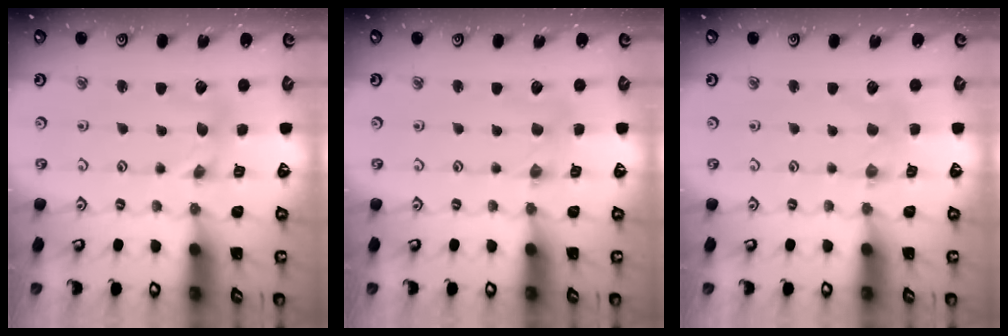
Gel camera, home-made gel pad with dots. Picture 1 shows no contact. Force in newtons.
{"total": 1.1, "press": 1.1, "slide": 0.2}
{"total": 1.9, "press": 1.8, "slide": 0.4}